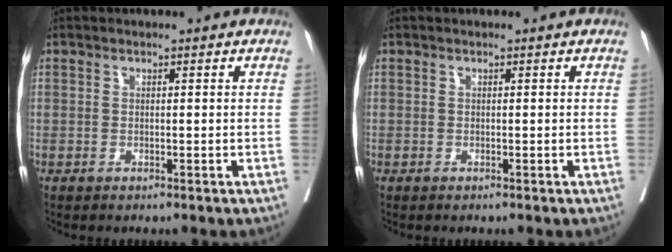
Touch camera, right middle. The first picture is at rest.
{"total": 0.0}